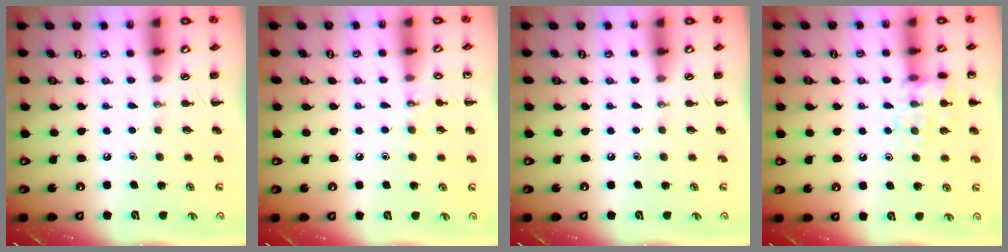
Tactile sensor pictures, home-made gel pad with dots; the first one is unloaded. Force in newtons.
{"total": 5.8, "press": 5.6, "slide": 1.6}
{"total": 0.0}
{"total": 11.8, "press": 11.7, "slide": 0.7}